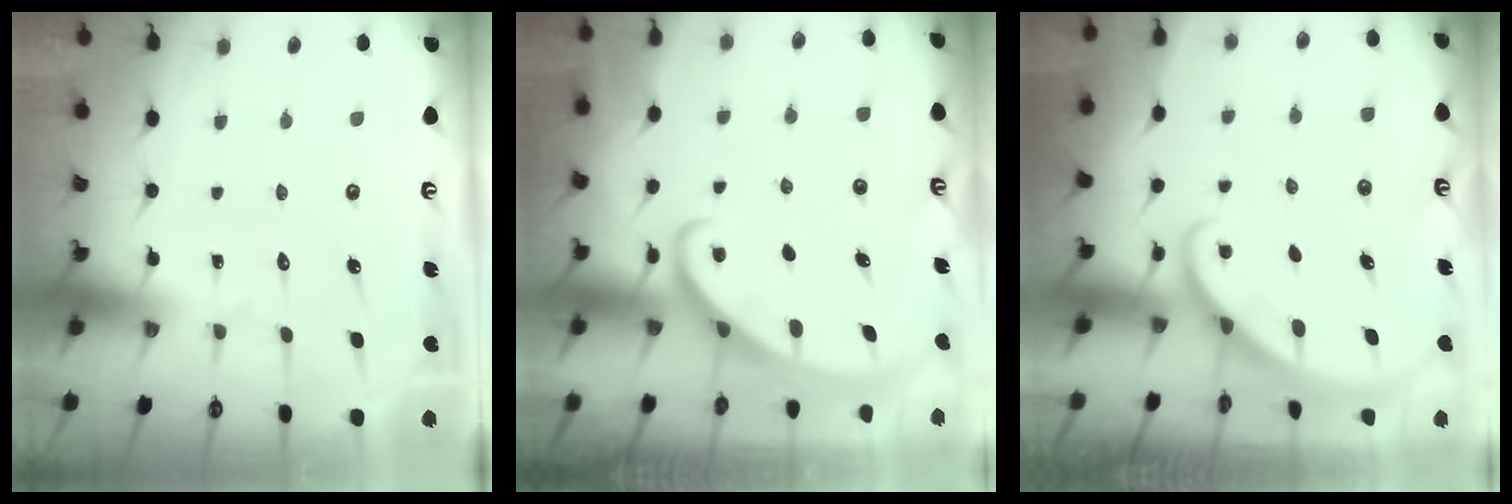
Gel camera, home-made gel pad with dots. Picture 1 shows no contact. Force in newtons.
{"total": 2.3, "press": 2.3, "slide": 0.3}
{"total": 2.1, "press": 2.1, "slide": 0.1}